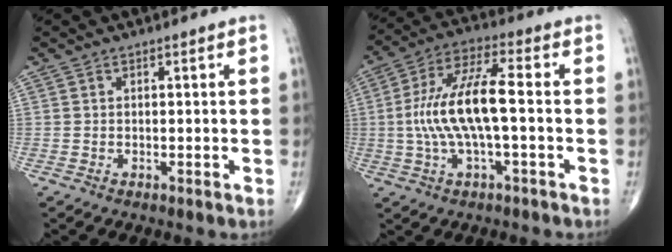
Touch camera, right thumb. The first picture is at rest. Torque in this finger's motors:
{"motor_torque": [-0.06, 0.76, 1.49, -0.30, 0.55]}